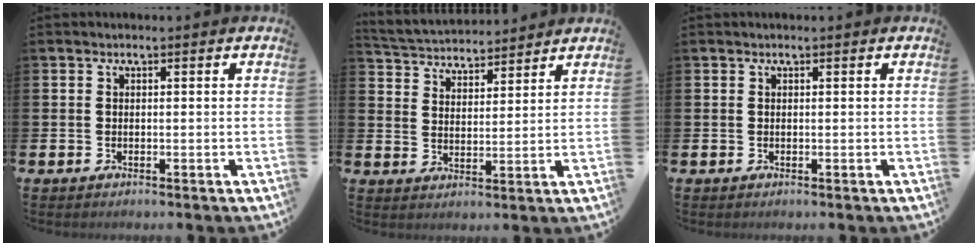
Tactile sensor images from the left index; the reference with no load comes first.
{"total": 4.4, "force": [4.3, 1.0, -0.3], "torque": [-0.018, -0.030, 0.075]}
{"total": 0.0}